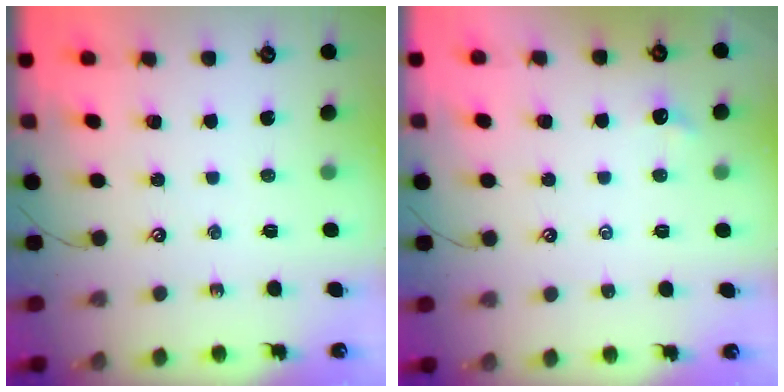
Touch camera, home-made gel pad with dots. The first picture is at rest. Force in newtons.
{"total": 0.9, "press": 0.8, "slide": 0.4}